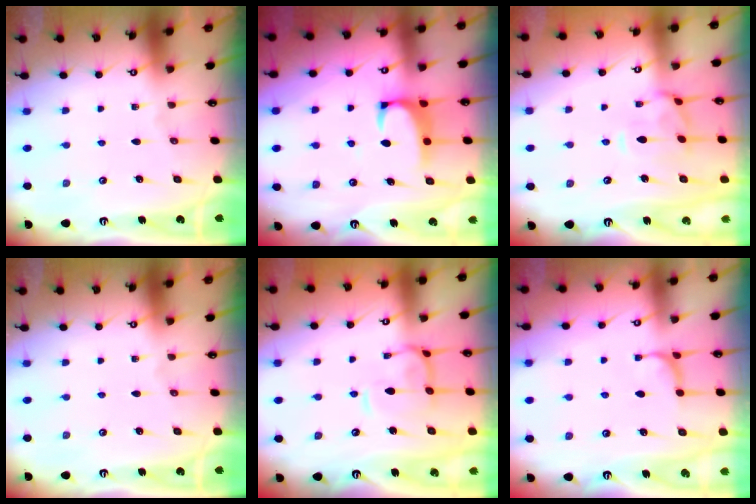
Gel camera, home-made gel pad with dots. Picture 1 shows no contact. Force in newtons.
{"total": 2.5, "press": 2.4, "slide": 0.8}
{"total": 1.7, "press": 1.5, "slide": 0.8}
{"total": 0.0}
{"total": 4.3, "press": 4.2, "slide": 0.9}
{"total": 1.0, "press": 0.9, "slide": 0.6}